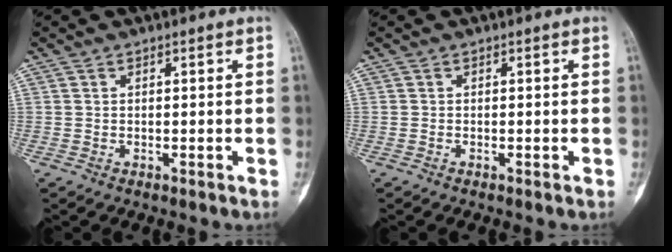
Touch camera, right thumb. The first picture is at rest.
{"total": 0.0}